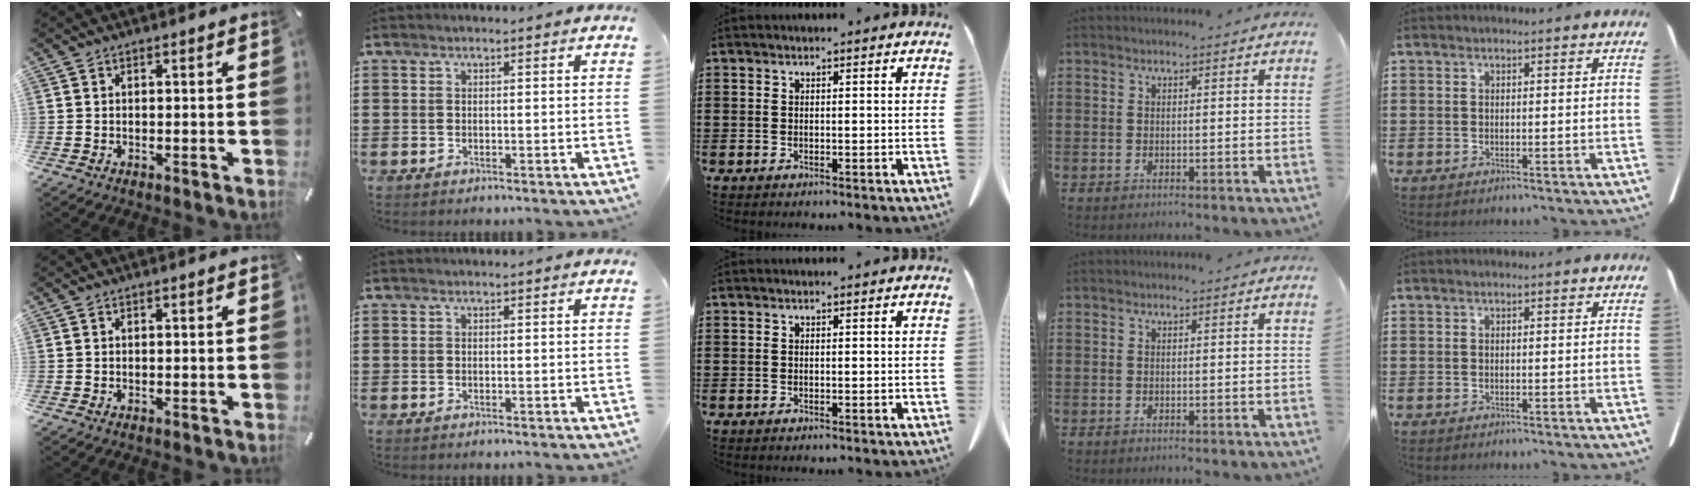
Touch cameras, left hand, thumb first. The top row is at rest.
{}